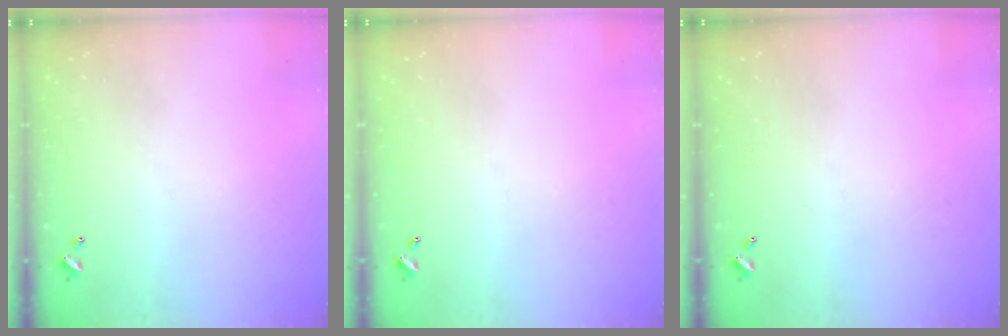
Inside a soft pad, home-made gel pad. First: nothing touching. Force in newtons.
{"total": 0.0}
{"total": 0.0}